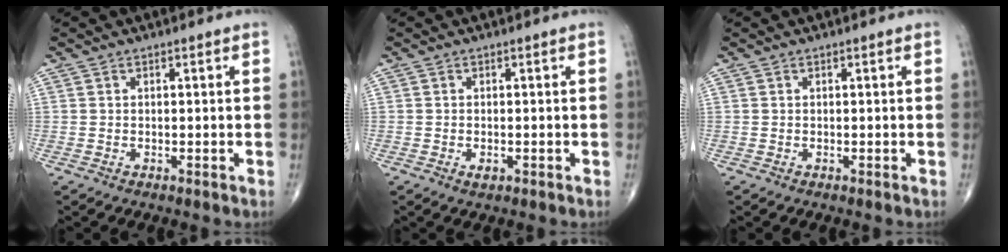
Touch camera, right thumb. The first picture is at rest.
{"total": 1.3, "force": [-0.5, 0.6, 1.0], "torque": [-0.013, -0.001, -0.008]}
{"total": 0.0}